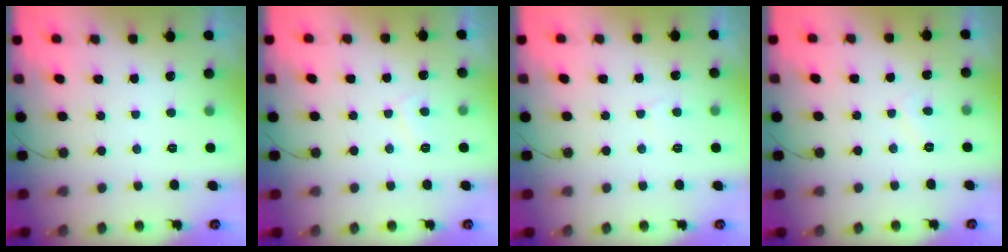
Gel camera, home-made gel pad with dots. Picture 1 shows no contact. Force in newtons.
{"total": 1.9, "press": 1.8, "slide": 0.4}
{"total": 2.5, "press": 2.4, "slide": 0.4}
{"total": 3.0, "press": 3.0, "slide": 0.4}